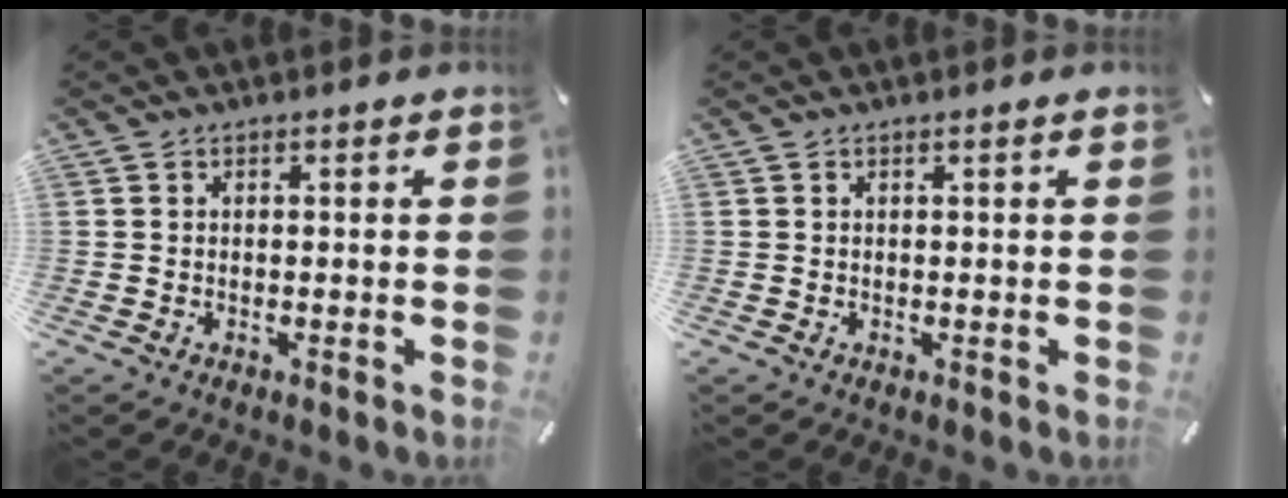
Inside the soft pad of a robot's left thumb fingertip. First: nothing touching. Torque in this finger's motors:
{"motor_torque": [0.16, -0.02, 0.02, -0.17, 0.01]}